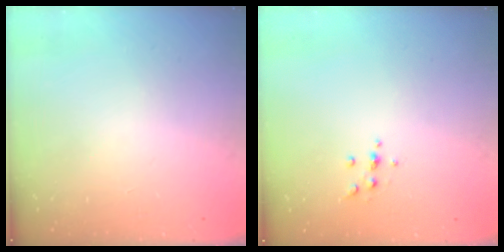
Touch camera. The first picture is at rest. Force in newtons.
{"total": 3.8, "press": 3.6, "slide": 1.2}